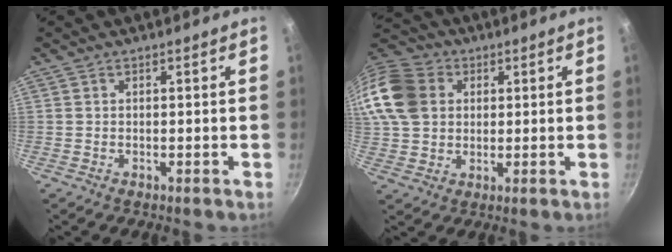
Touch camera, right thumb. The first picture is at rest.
{"total": 18.4, "force": [4.2, 15.0, 9.9], "torque": [-0.219, 0.027, 0.071]}